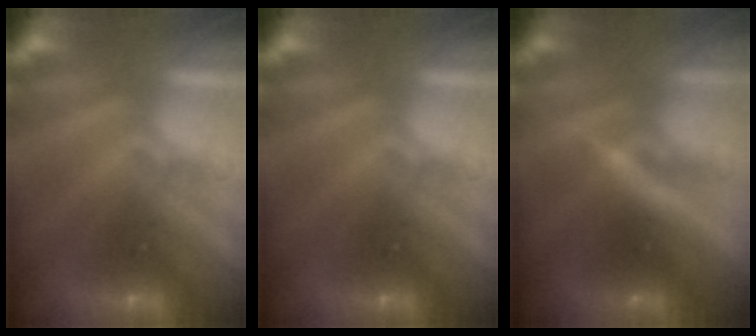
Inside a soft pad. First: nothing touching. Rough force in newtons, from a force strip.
{"total": 0.0}
{"total": 2.7}